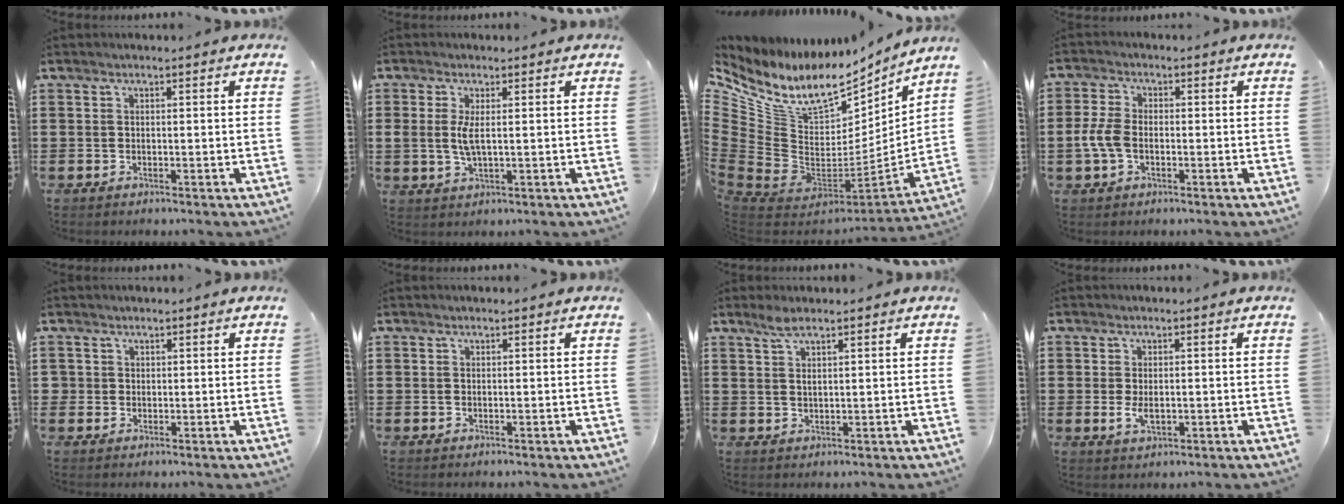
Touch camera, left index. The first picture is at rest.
{"total": 3.7, "force": [0.4, 1.2, 3.4], "torque": [-0.082, -0.003, 0.002]}
{"total": 12.2, "force": [7.6, 6.6, 7.0], "torque": [-0.176, -0.059, 0.131]}
{"total": 5.0, "force": [-0.9, 3.0, 3.9], "torque": [-0.099, -0.003, -0.023]}
{"total": 1.2, "force": [0.5, 1.0, 0.1], "torque": [-0.005, 0.003, 0.011]}
{"total": 0.0}
{"total": 2.3, "force": [1.6, 0.4, 1.7], "torque": [-0.036, 0.003, 0.028]}
{"total": 2.6, "force": [-0.1, 1.3, 2.3], "torque": [-0.052, 0.000, -0.005]}